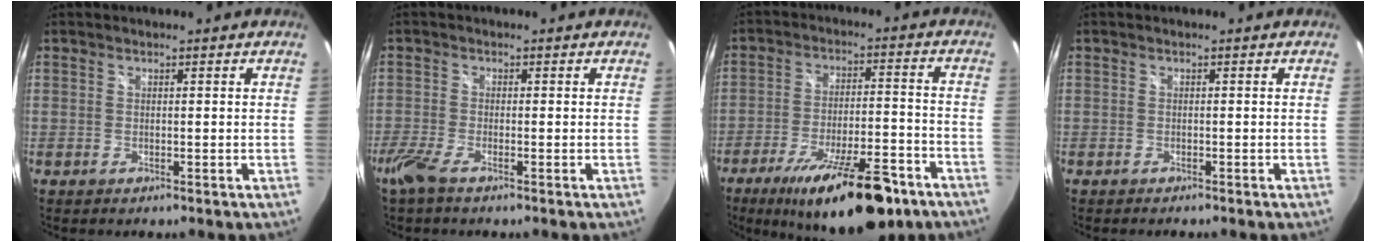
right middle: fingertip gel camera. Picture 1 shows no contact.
{"total": 3.5, "force": [-2.5, 0.2, 2.4], "torque": [-0.062, -0.011, -0.054]}
{"total": 20.2, "force": [-13.7, 5.9, 13.6], "torque": [-0.227, -0.026, -0.201]}
{"total": 0.9, "force": [-0.9, 0.1, 0.3], "torque": [-0.006, -0.007, -0.016]}